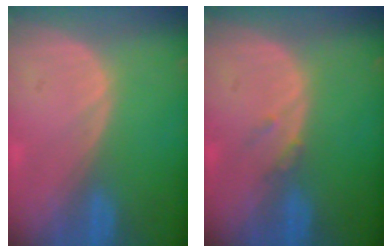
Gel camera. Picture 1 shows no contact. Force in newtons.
{"total": 1.2, "press": 1.2, "slide": 0.3}